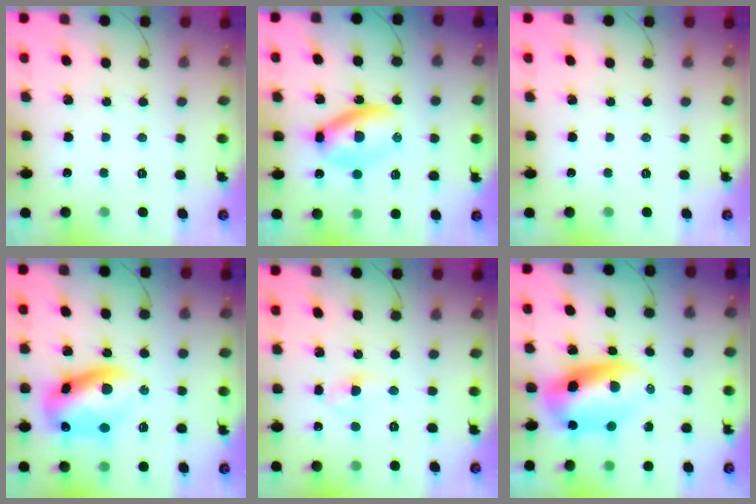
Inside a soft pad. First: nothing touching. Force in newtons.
{"total": 6.3, "press": 6.3, "slide": 1.0}
{"total": 0.0}
{"total": 13.4, "press": 13.0, "slide": 3.2}
{"total": 3.4, "press": 3.1, "slide": 1.3}
{"total": 9.9, "press": 9.6, "slide": 2.6}